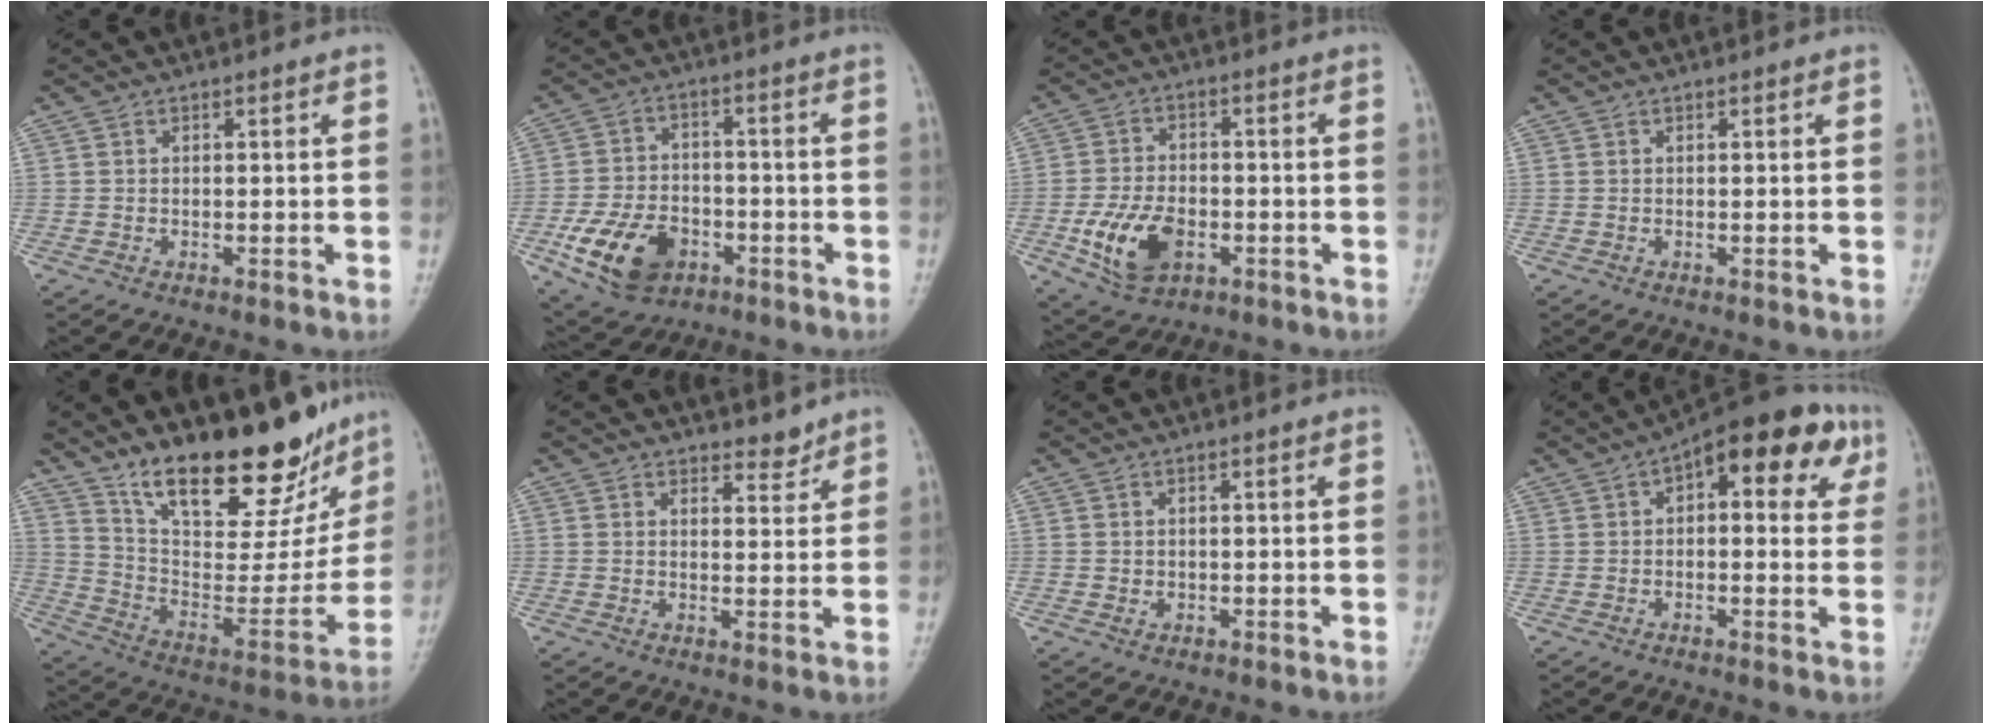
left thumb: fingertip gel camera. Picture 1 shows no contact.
{"total": 12.6, "force": [-5.5, 8.5, 7.6], "torque": [-0.121, 0.020, -0.091]}
{"total": 10.3, "force": [-3.4, 6.3, 7.4], "torque": [-0.131, 0.006, -0.055]}
{"total": 0.0}
{"total": 24.8, "force": [18.3, 8.9, 14.2], "torque": [-0.173, -0.089, 0.294]}
{"total": 2.8, "force": [2.5, 1.2, 0.6], "torque": [0.011, -0.020, 0.036]}
{"total": 0.9, "force": [-0.1, 0.8, 0.2], "torque": [0.000, 0.000, 0.001]}
{"total": 14.6, "force": [5.2, 6.9, 11.7], "torque": [-0.113, 0.021, 0.058]}